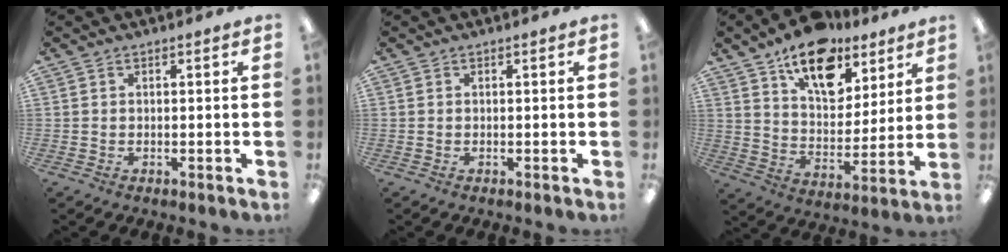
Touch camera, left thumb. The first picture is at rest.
{"total": 0.0}
{"total": 17.4, "force": [11.4, 9.7, 8.9], "torque": [-0.135, -0.062, 0.203]}